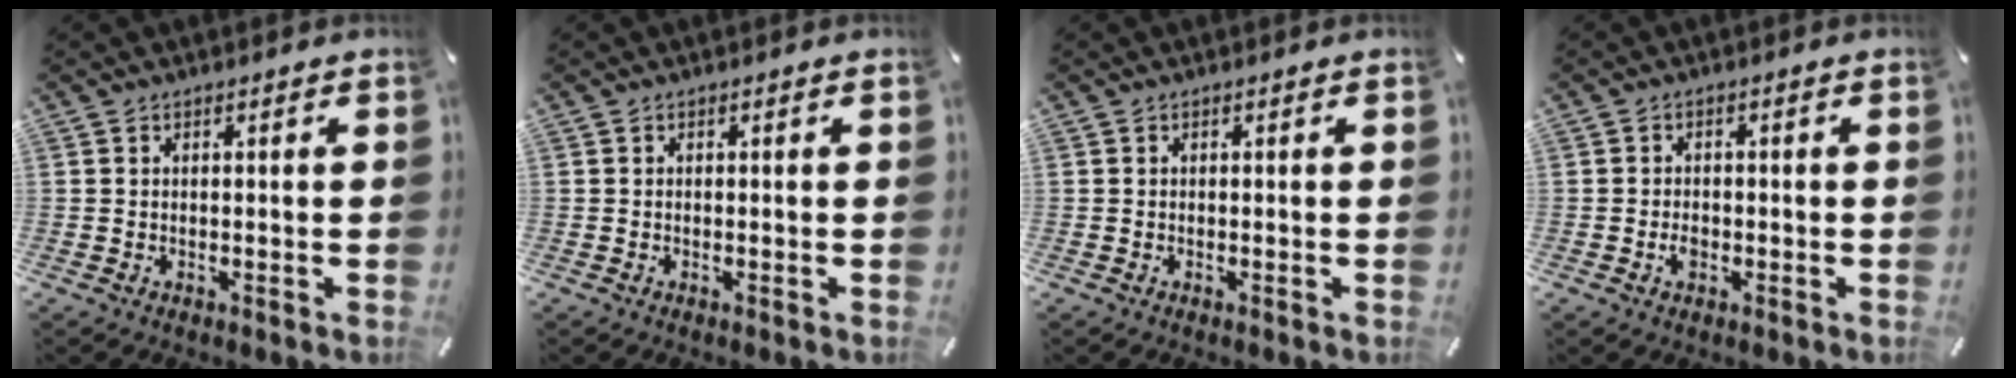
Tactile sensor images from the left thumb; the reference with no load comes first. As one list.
[{"total": 0.0}, {"total": 0.0}, {"total": 2.3, "force": [-0.8, 1.5, 1.4], "torque": [-0.034, 0.002, -0.018]}]